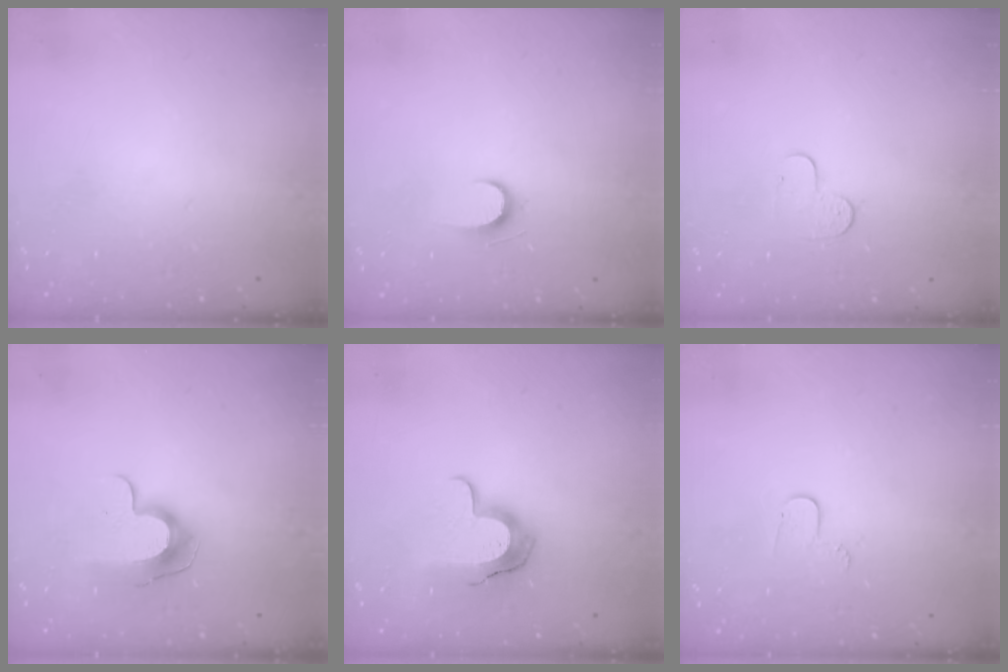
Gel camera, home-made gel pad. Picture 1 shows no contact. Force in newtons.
{"total": 6.0, "press": 6.0, "slide": 0.7}
{"total": 4.3, "press": 4.2, "slide": 0.4}
{"total": 10.1, "press": 10.0, "slide": 1.0}
{"total": 10.8, "press": 10.7, "slide": 0.7}
{"total": 3.8, "press": 3.8, "slide": 0.4}